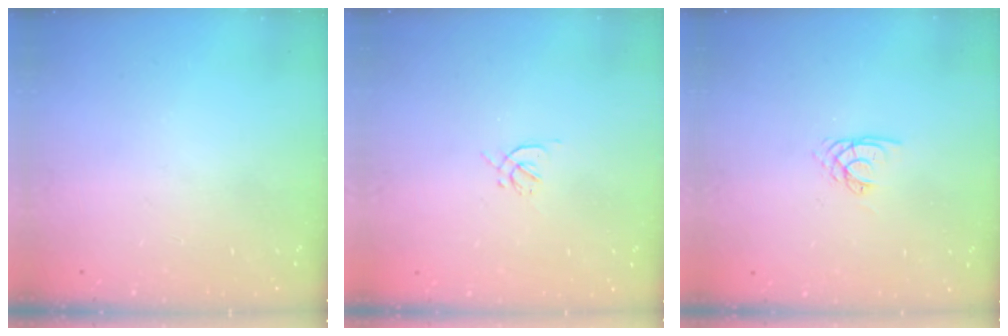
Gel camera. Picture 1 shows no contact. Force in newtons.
{"total": 1.2, "press": 1.2, "slide": 0.4}
{"total": 2.2, "press": 2.2, "slide": 0.2}